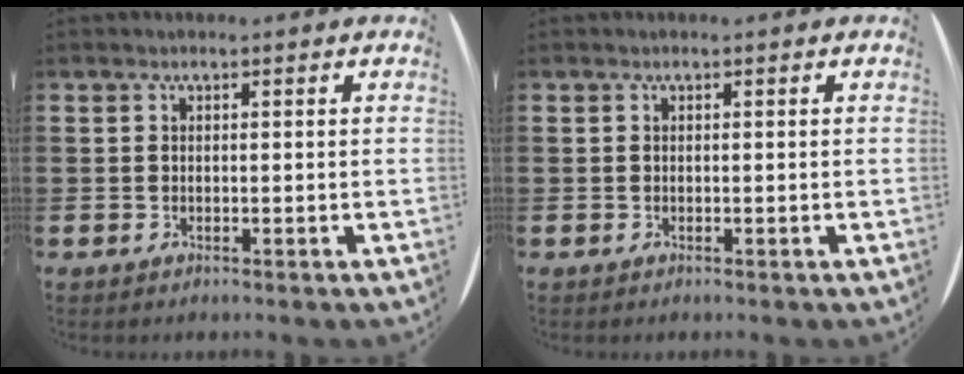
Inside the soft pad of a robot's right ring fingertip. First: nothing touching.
{"total": 0.0}